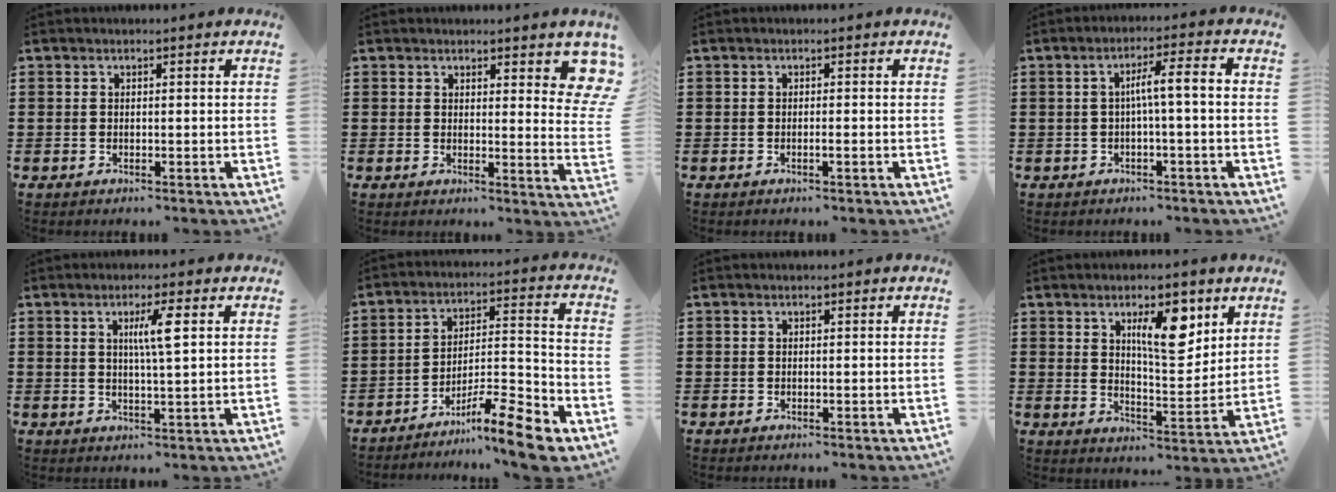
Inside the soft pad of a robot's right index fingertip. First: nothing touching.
{"total": 4.7, "force": [3.7, 1.2, 2.7], "torque": [-0.033, -0.012, 0.061]}
{"total": 0.8, "force": [-0.4, 0.0, 0.6], "torque": [-0.011, -0.003, -0.007]}
{"total": 4.5, "force": [-0.6, 0.2, 4.4], "torque": [-0.082, 0.003, -0.016]}
{"total": 4.7, "force": [1.5, -0.1, 4.5], "torque": [-0.089, -0.001, 0.020]}
{"total": 10.7, "force": [-8.5, 1.3, 6.3], "torque": [-0.086, 0.026, -0.159]}
{"total": 0.0}
{"total": 9.1, "force": [4.5, 3.3, 7.2], "torque": [-0.111, -0.009, 0.069]}